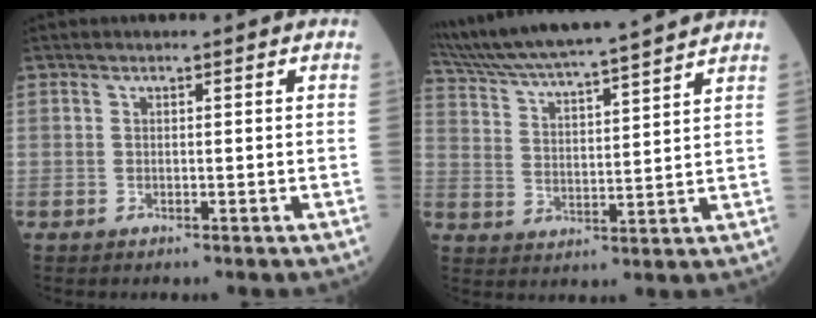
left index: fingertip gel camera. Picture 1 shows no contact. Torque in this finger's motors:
{"motor_torque": [1.04, -1.10, 0.32, 0.10]}